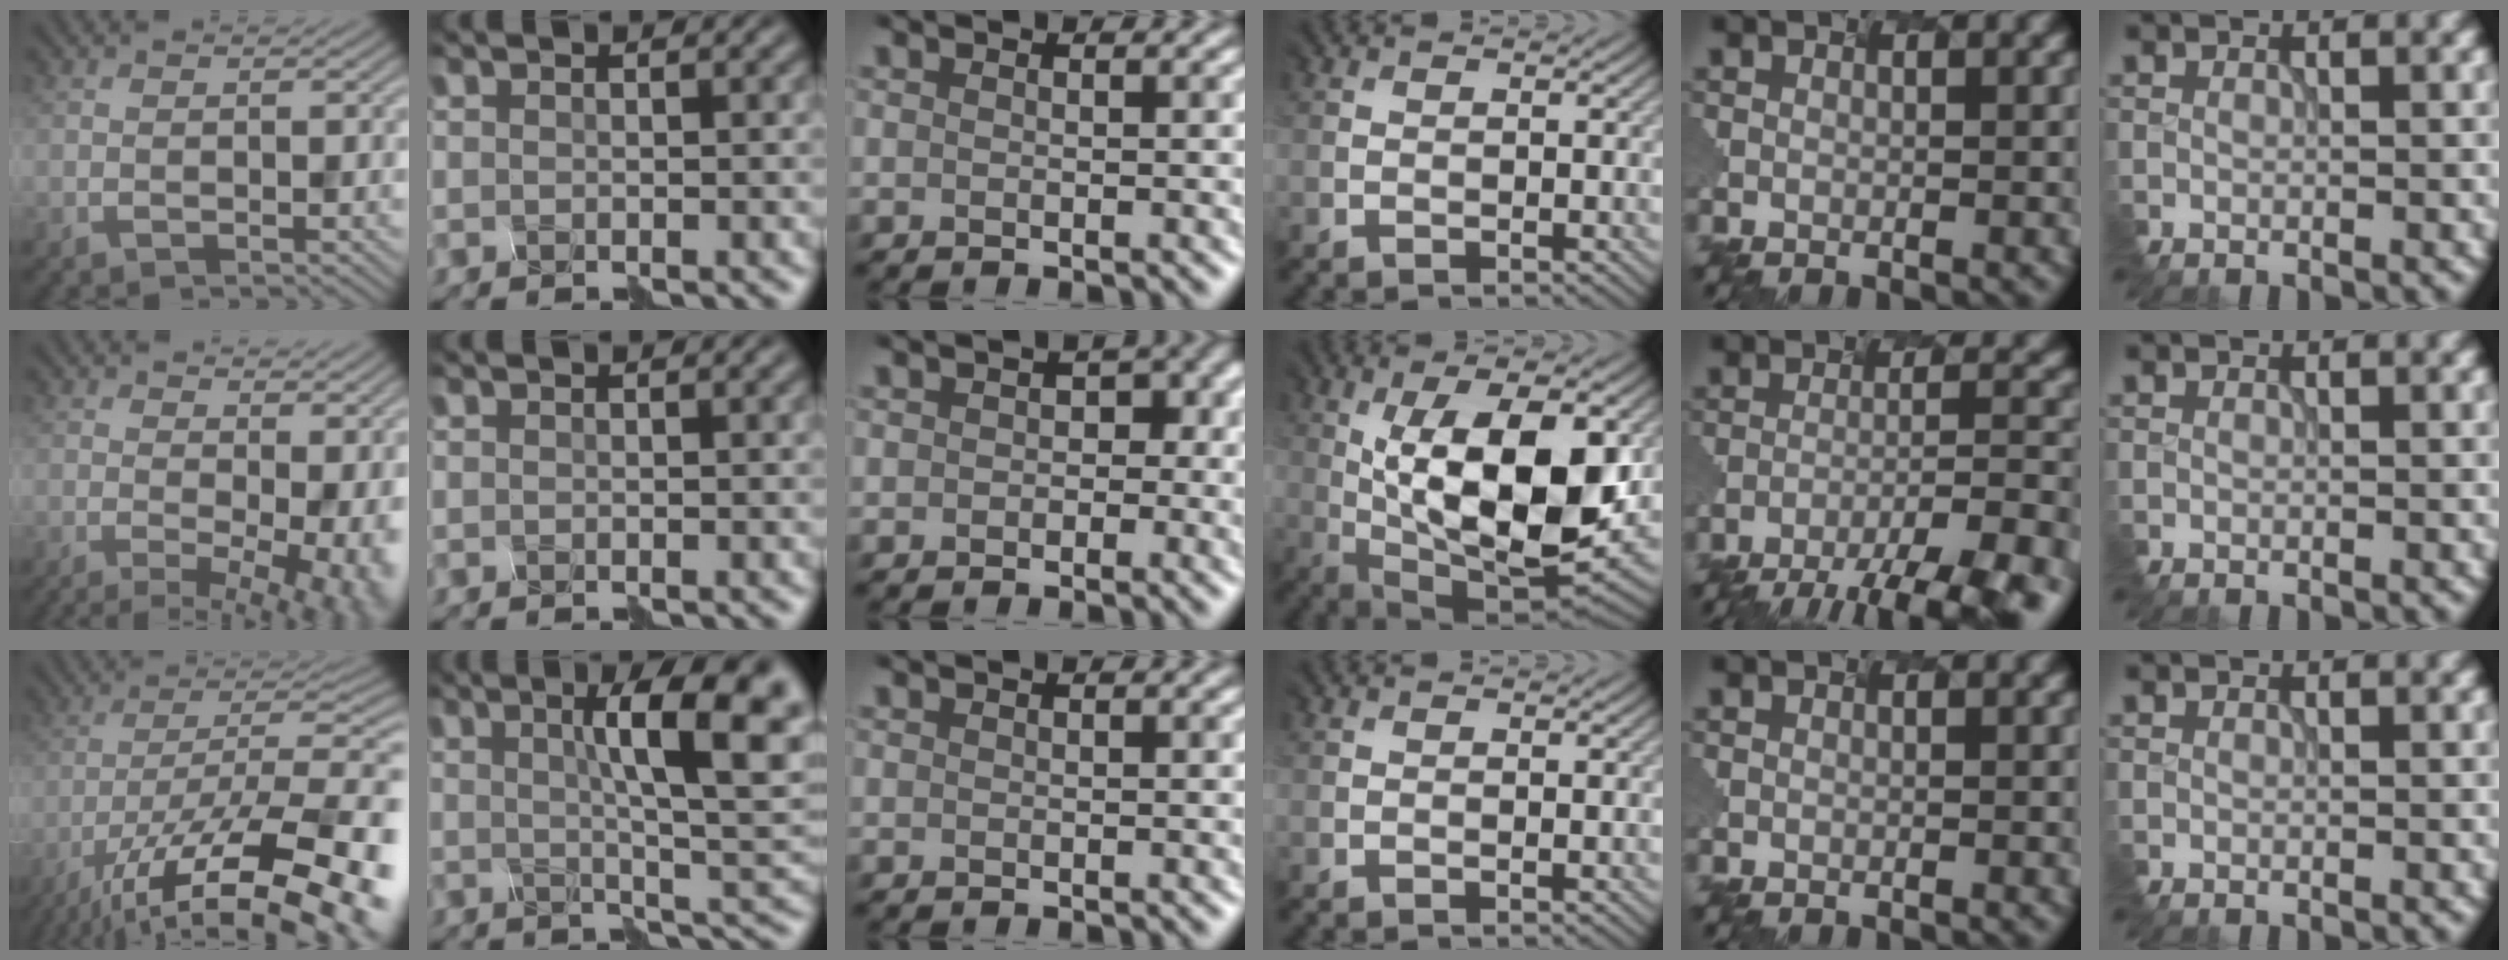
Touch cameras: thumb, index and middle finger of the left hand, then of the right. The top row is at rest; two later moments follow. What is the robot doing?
{"motion": "assemble", "object": "spray bottle"}